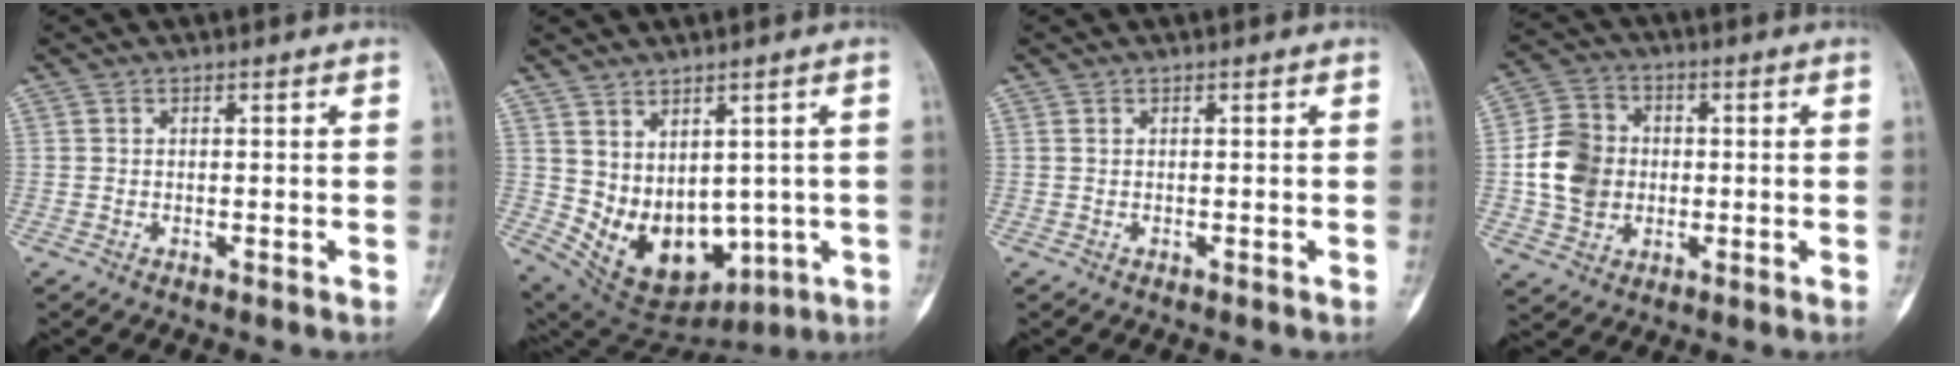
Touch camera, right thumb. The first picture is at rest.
{"total": 14.3, "force": [-0.9, 10.0, 10.2], "torque": [-0.135, -0.011, 0.029]}
{"total": 0.0}
{"total": 11.1, "force": [-0.4, 9.4, 5.9], "torque": [-0.089, 0.012, -0.010]}